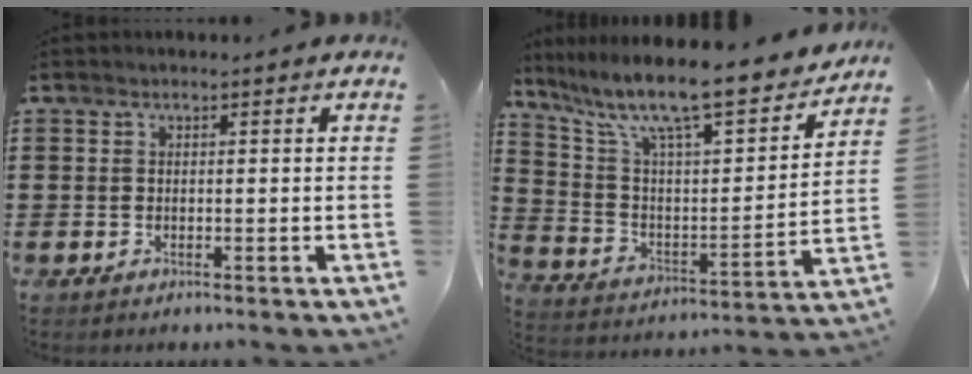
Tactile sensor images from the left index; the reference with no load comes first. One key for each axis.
{"total": 10.9, "fx": 9.3, "fy": 1.1, "fz": 5.6, "tx": -0.141, "ty": -0.073, "tz": 0.151}